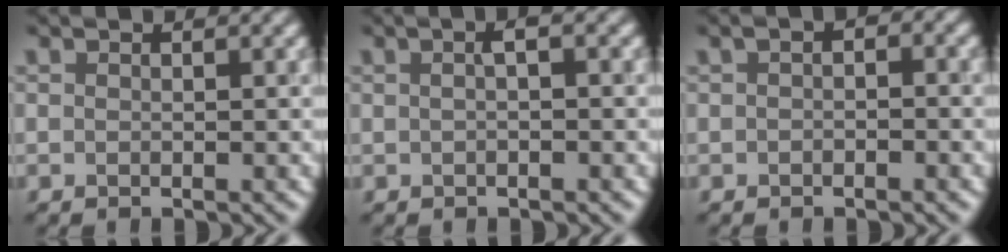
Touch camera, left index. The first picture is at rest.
{"total": 1.3, "force": [0.2, 0.4, 1.2], "torque": [-0.027, 0.006, 0.002]}
{"total": 1.4, "force": [-0.1, 0.8, 1.2], "torque": [-0.021, 0.008, -0.005]}